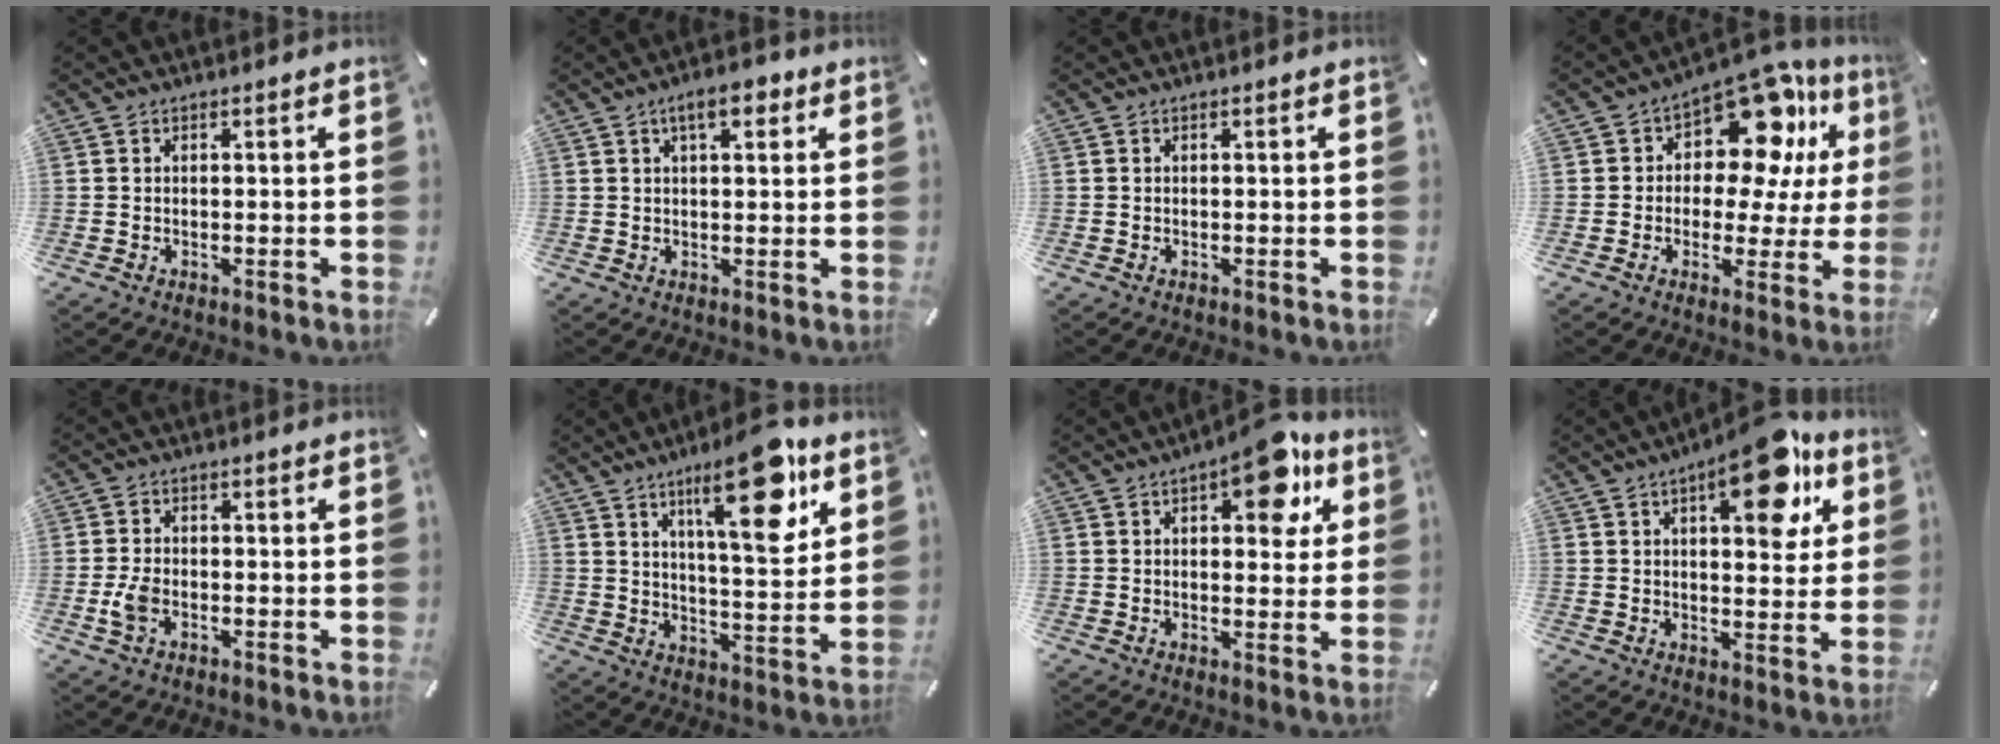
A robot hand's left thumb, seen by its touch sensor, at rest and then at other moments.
{"total": 6.0, "force": [2.8, 2.5, 4.7], "torque": [-0.074, -0.001, 0.042]}
{"total": 0.0}
{"total": 14.4, "force": [8.8, 7.4, 8.8], "torque": [-0.131, -0.072, 0.153]}
{"total": 4.1, "force": [-1.2, 2.4, 3.0], "torque": [-0.070, 0.000, -0.024]}
{"total": 18.5, "force": [10.4, 6.4, 14.0], "torque": [-0.196, -0.051, 0.158]}
{"total": 11.8, "force": [6.1, 5.7, 8.4], "torque": [-0.091, -0.032, 0.097]}
{"total": 15.6, "force": [8.5, 7.0, 11.0], "torque": [-0.138, -0.043, 0.136]}